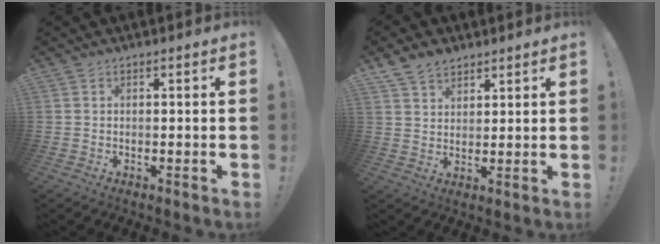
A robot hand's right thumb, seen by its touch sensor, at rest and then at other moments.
{"total": 6.4, "force": [5.0, 3.7, 1.7], "torque": [-0.034, -0.025, 0.097]}